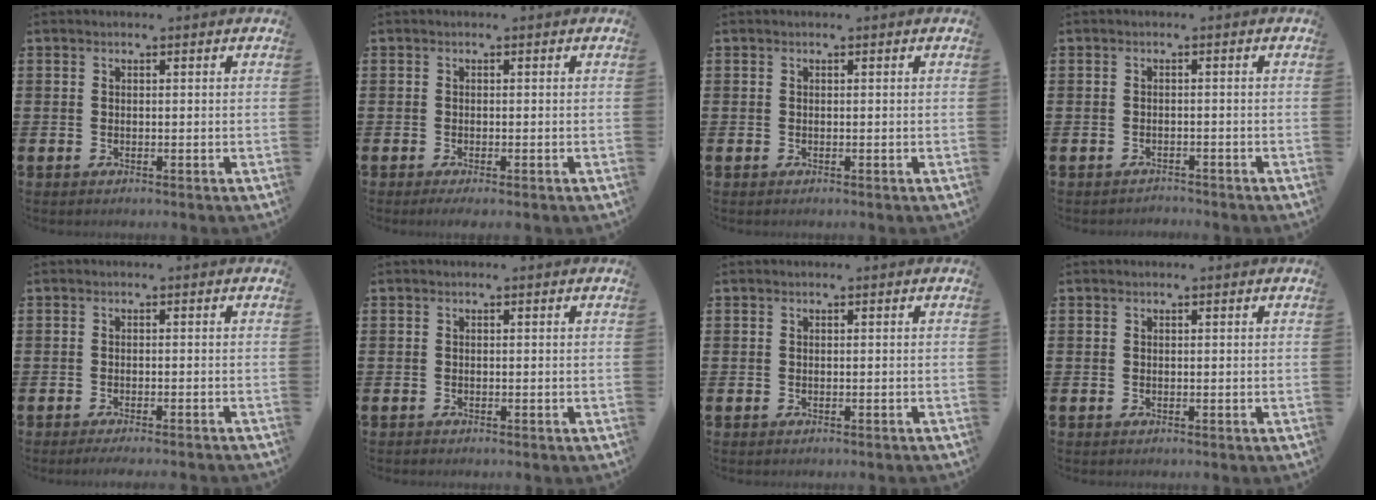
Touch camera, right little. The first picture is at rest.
{"total": 0.7, "force": [-0.3, 0.0, 0.6], "torque": [-0.010, -0.001, -0.006]}
{"total": 0.0}
{"total": 1.0, "force": [-1.0, 0.0, -0.1], "torque": [-0.001, 0.002, -0.021]}
{"total": 1.0, "force": [-0.9, -0.2, 0.4], "torque": [-0.005, -0.001, -0.018]}
{"total": 0.0}
{"total": 0.0}
{"total": 0.0}